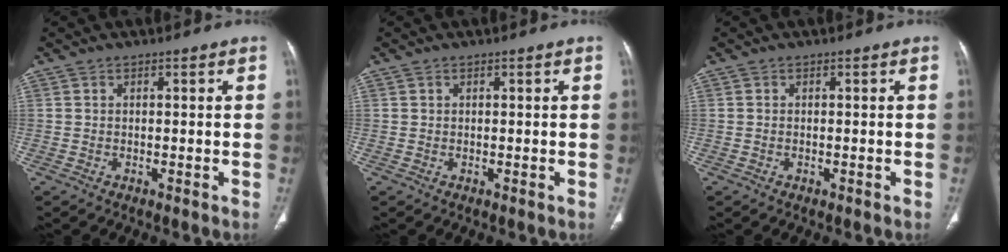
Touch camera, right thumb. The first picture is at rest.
{"total": 0.0}
{"total": 0.0}